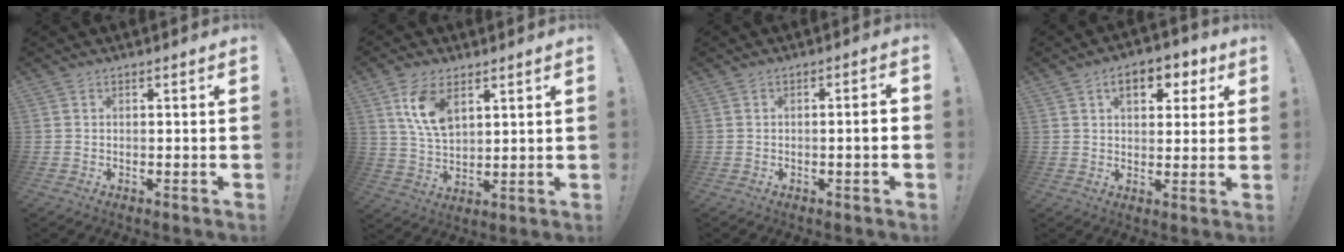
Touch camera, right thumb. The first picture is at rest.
{"total": 10.7, "force": [5.3, 6.0, 7.1], "torque": [-0.144, -0.015, 0.098]}
{"total": 2.8, "force": [-0.6, -0.2, 2.7], "torque": [-0.038, -0.002, -0.013]}
{"total": 8.6, "force": [3.7, 5.3, 5.6], "torque": [-0.075, -0.006, 0.061]}